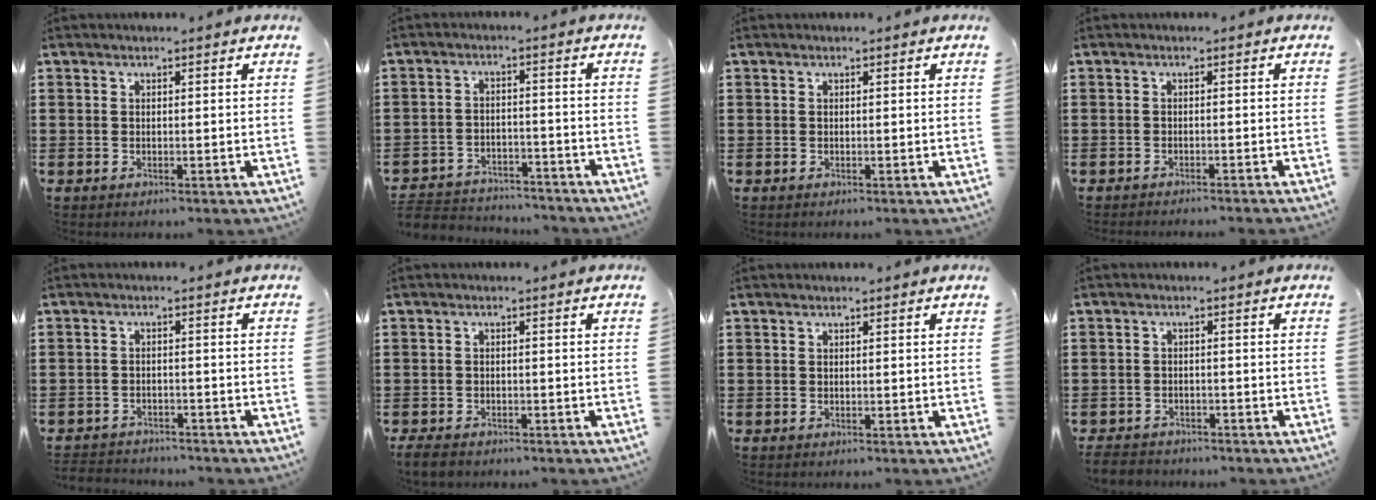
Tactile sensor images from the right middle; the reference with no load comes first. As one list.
[{"total": 3.8, "force": [-3.7, 0.8, -0.1], "torque": [-0.013, 0.000, -0.082]}, {"total": 0.0}, {"total": 0.9, "force": [-0.9, -0.2, 0.0], "torque": [-0.003, -0.001, -0.018]}, {"total": 2.5, "force": [-2.4, 0.3, -0.3], "torque": [-0.004, -0.003, -0.054]}, {"total": 1.9, "force": [-1.8, 0.7, 0.4], "torque": [-0.017, -0.001, -0.039]}, {"total": 0.0}, {"total": 2.4, "force": [-2.3, 0.6, 0.0], "torque": [-0.012, -0.003, -0.053]}]